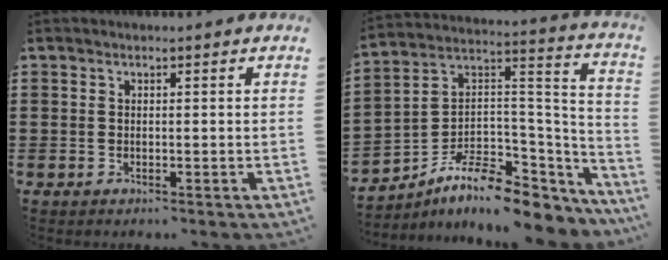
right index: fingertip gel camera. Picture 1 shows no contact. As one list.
[{"total": 9.4, "force": [-6.2, 4.5, 5.3], "torque": [-0.109, 0.003, -0.116]}]